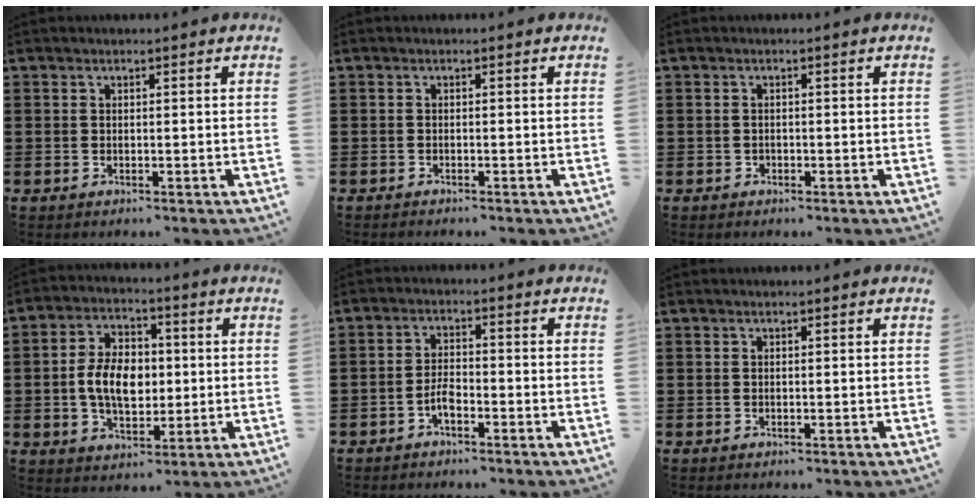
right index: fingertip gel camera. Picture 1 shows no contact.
{"total": 0.5, "force": [-0.5, 0.0, 0.0], "torque": [-0.002, -0.001, -0.011]}
{"total": 0.5, "force": [-0.2, 0.5, 0.0], "torque": [-0.003, 0.004, -0.005]}
{"total": 8.2, "force": [-0.3, 5.5, 6.1], "torque": [-0.133, 0.008, -0.013]}
{"total": 2.9, "force": [-1.7, 1.2, 2.1], "torque": [-0.047, 0.004, -0.035]}
{"total": 0.0}